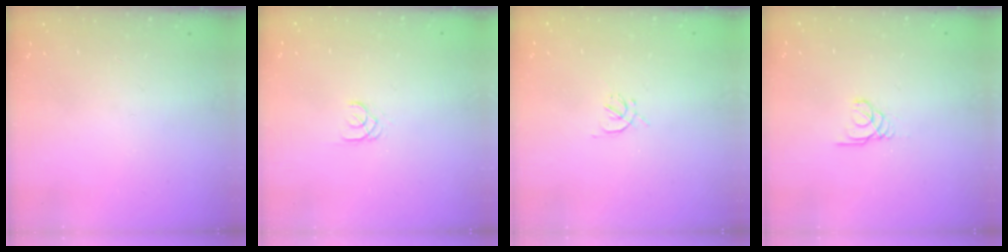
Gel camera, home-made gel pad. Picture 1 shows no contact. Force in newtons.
{"total": 1.8, "press": 1.7, "slide": 0.2}
{"total": 1.2, "press": 1.2, "slide": 0.4}
{"total": 1.7, "press": 1.7, "slide": 0.2}